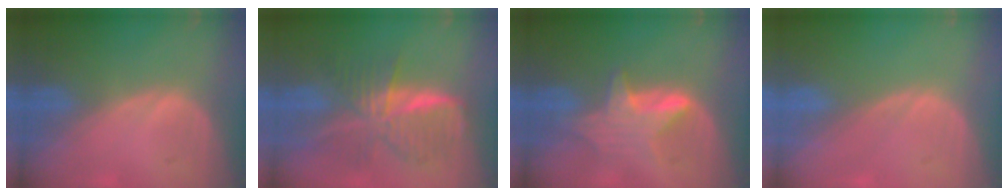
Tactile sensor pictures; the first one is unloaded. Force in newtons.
{"total": 8.9, "press": 8.9, "slide": 0.6}
{"total": 5.8, "press": 5.8, "slide": 0.8}
{"total": 0.0}